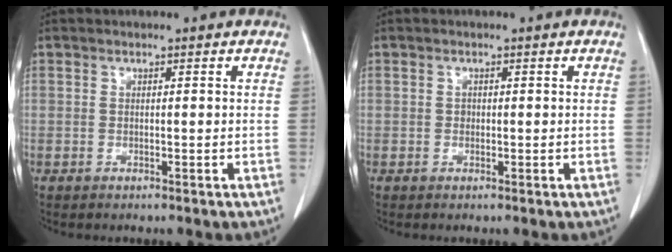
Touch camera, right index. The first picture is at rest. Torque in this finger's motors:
{"motor_torque": [0.02, -0.01, 0.00, 0.00]}